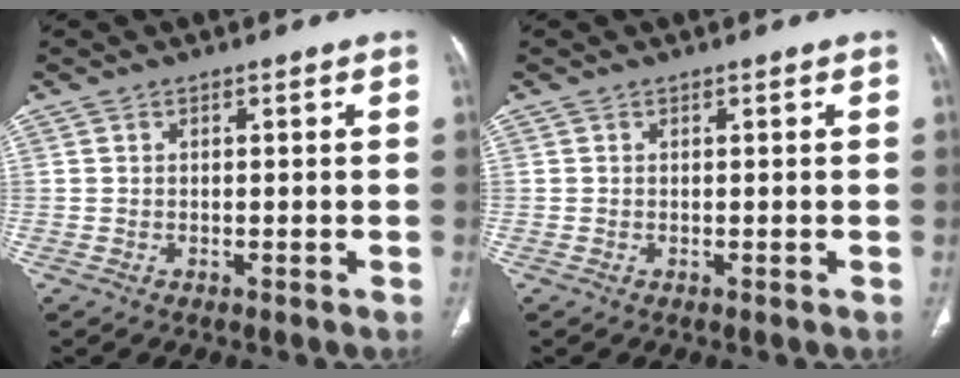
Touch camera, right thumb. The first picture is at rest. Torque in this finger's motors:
{"motor_torque": [-0.17, 0.02, 0.22, 0.09, -0.03]}